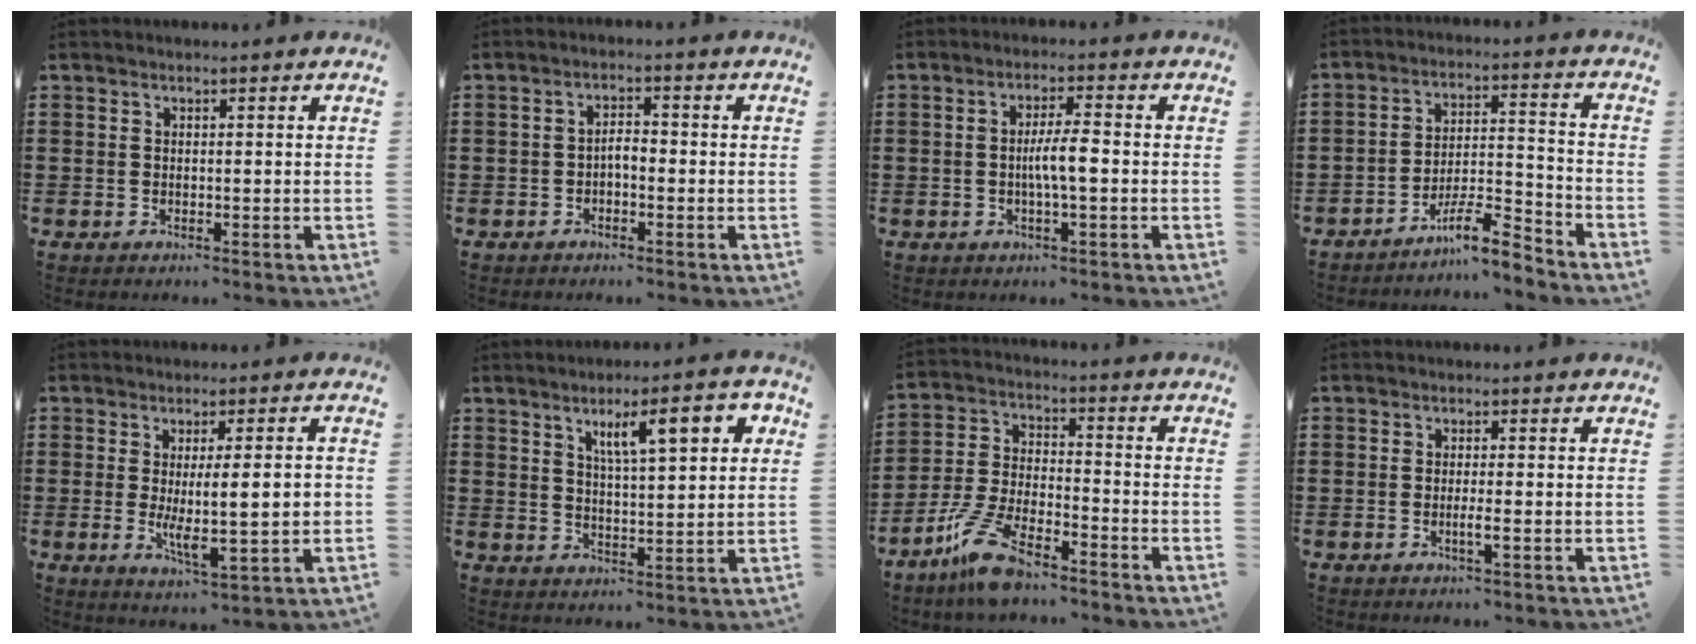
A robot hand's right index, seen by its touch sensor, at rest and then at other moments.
{"total": 2.2, "force": [-0.9, 0.9, 1.8], "torque": [-0.036, 0.004, -0.019]}
{"total": 4.5, "force": [-0.6, 0.6, 4.4], "torque": [-0.077, 0.001, -0.013]}
{"total": 8.3, "force": [-7.0, 1.2, 4.3], "torque": [-0.071, 0.012, -0.130]}
{"total": 8.4, "force": [0.1, 1.5, 8.3], "torque": [-0.135, -0.013, -0.003]}
{"total": 8.5, "force": [3.7, 2.3, 7.3], "torque": [-0.116, -0.002, 0.055]}
{"total": 9.2, "force": [-7.2, 2.0, 5.4], "torque": [-0.128, 0.003, -0.141]}
{"total": 2.1, "force": [-0.8, 0.0, 2.0], "torque": [-0.033, -0.004, -0.015]}